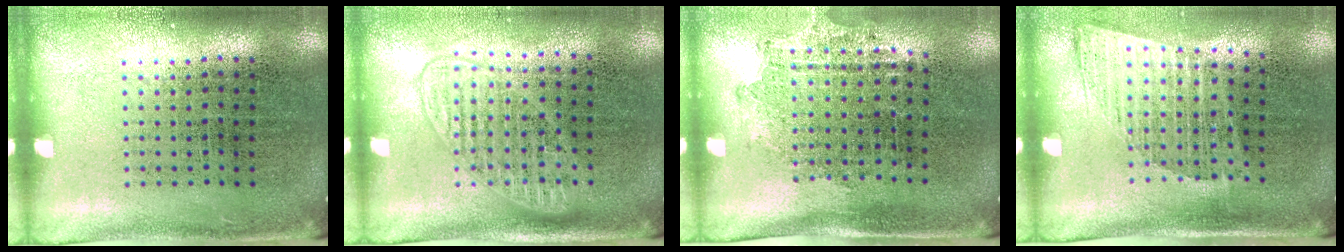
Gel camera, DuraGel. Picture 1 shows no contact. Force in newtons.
{"total": 1.5, "press": 1.3, "slide": 0.7}
{"total": 1.3, "press": 1.0, "slide": 0.9}
{"total": 1.2, "press": 1.0, "slide": 0.7}